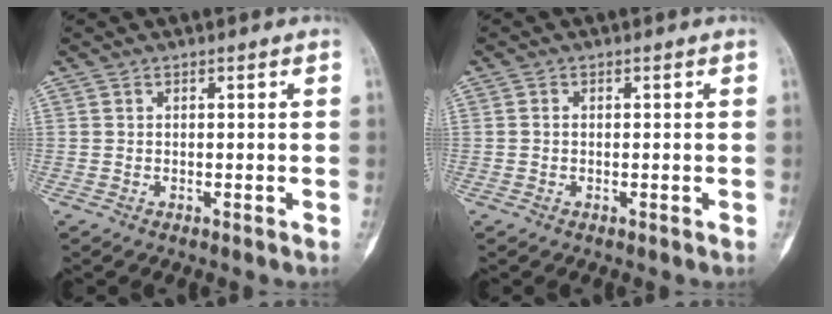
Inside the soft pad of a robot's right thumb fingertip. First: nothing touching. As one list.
[{"total": 0.8, "force": [-0.2, 0.6, 0.4], "torque": [-0.003, 0.002, -0.005]}]